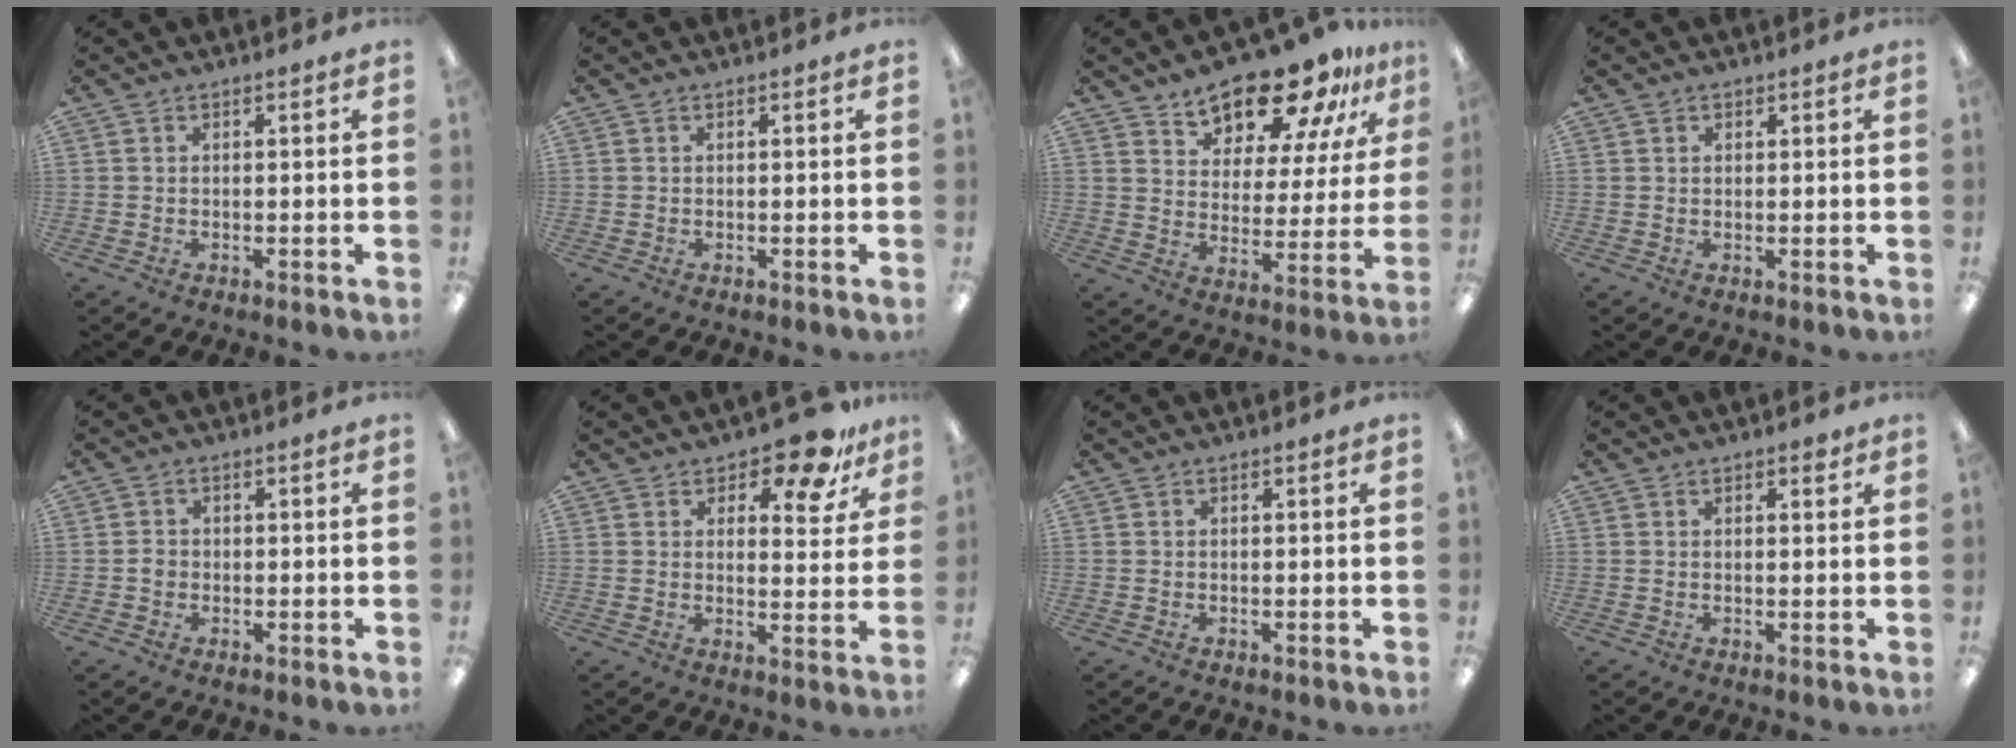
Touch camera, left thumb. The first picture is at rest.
{"total": 0.0}
{"total": 17.2, "force": [14.2, 6.9, 6.7], "torque": [-0.110, -0.103, 0.249]}
{"total": 0.8, "force": [0.6, 0.5, 0.1], "torque": [-0.002, 0.001, 0.012]}
{"total": 1.4, "force": [-0.3, 1.2, 0.7], "torque": [-0.012, 0.005, -0.007]}
{"total": 10.4, "force": [7.8, 4.1, 5.5], "torque": [-0.059, -0.054, 0.133]}
{"total": 0.0}
{"total": 1.5, "force": [1.1, 0.7, 0.7], "torque": [0.001, -0.006, 0.017]}